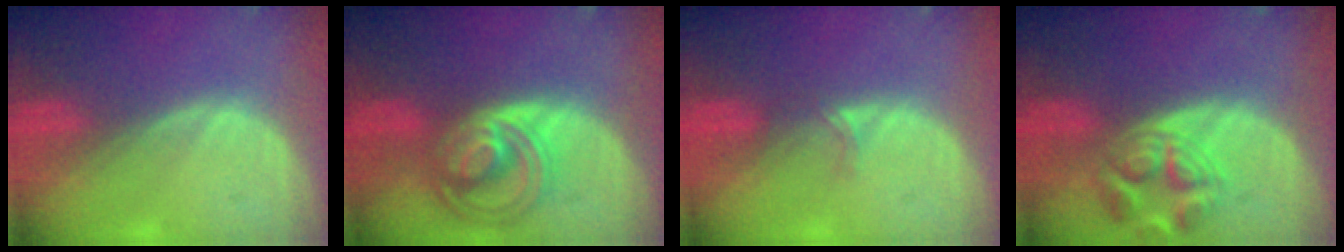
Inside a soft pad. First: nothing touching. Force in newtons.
{"total": 8.7, "press": 7.5, "slide": 4.4}
{"total": 1.6, "press": 1.3, "slide": 1.1}
{"total": 6.5, "press": 6.2, "slide": 2.1}